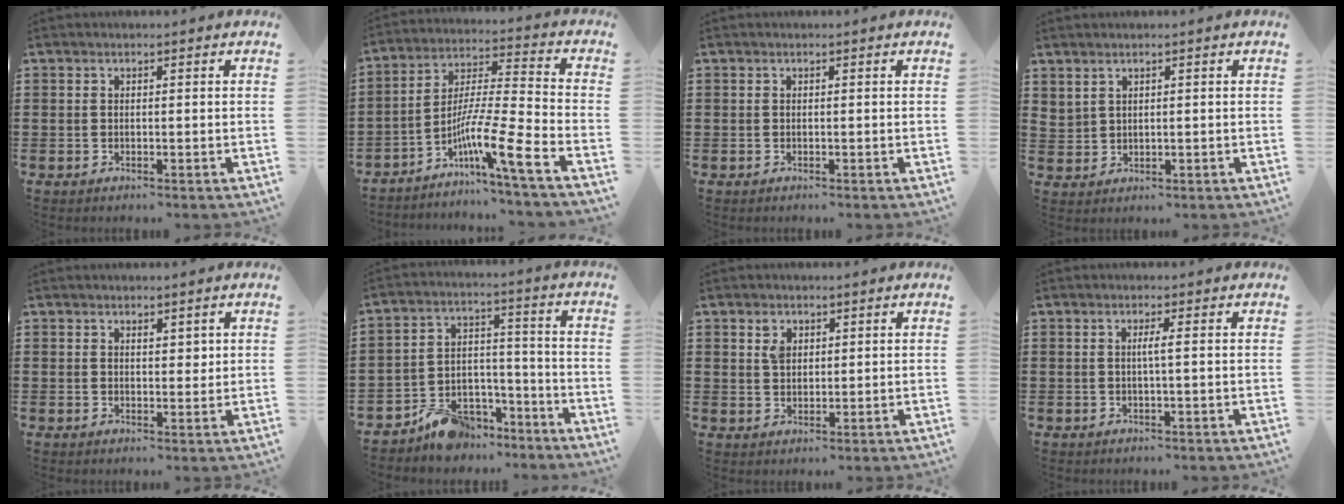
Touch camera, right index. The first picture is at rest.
{"total": 10.3, "force": [-6.3, -0.1, 8.1], "torque": [-0.151, -0.017, -0.125]}
{"total": 0.0}
{"total": 1.5, "force": [1.3, 0.8, 0.5], "torque": [-0.013, 0.003, 0.024]}
{"total": 1.8, "force": [1.1, 1.0, 1.0], "torque": [-0.006, -0.001, 0.017]}
{"total": 8.2, "force": [-7.0, 3.8, 1.9], "torque": [-0.034, 0.039, -0.133]}
{"total": 2.4, "force": [1.2, 1.6, 1.3], "torque": [-0.024, -0.001, 0.021]}
{"total": 1.7, "force": [0.0, -0.2, 1.7], "torque": [-0.032, -0.002, -0.003]}